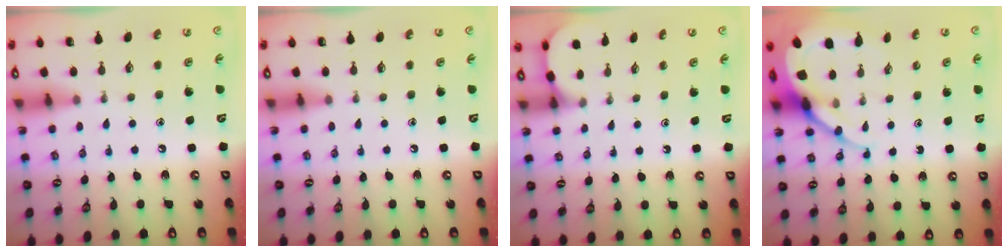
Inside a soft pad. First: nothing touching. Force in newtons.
{"total": 0.0}
{"total": 1.8, "press": 1.8, "slide": 0.1}
{"total": 7.9, "press": 7.9, "slide": 0.9}